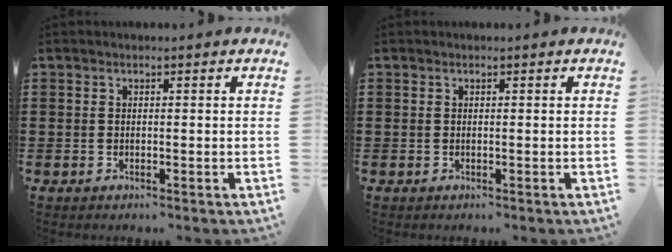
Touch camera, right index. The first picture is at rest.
{"total": 0.0}